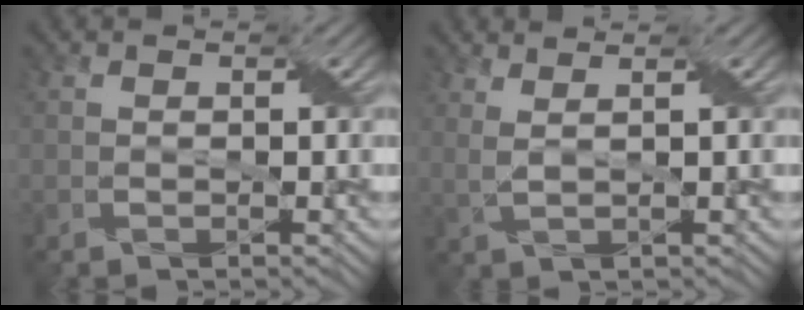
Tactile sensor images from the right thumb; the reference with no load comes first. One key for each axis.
{"total": 3.1, "fx": 2.0, "fy": 0.8, "fz": 2.1, "tx": -0.036, "ty": 0.005, "tz": 0.022}